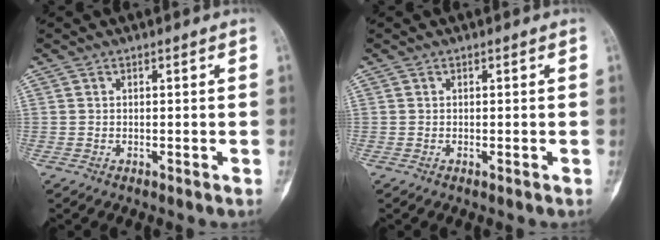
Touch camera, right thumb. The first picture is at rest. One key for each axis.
{"total": 0.0}